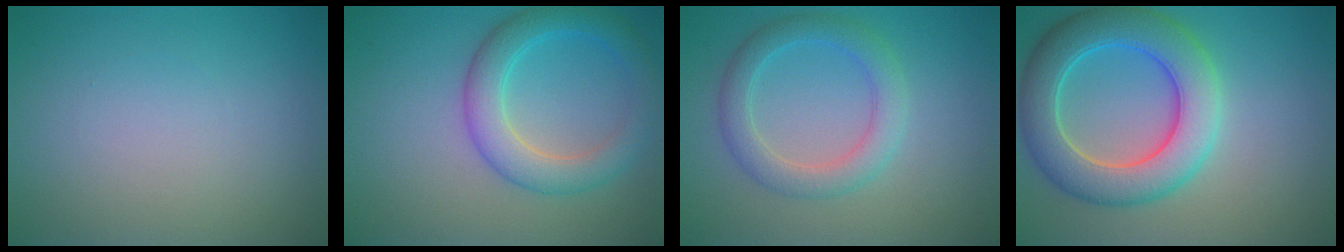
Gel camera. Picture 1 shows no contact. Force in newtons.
{"total": 4.7, "press": 4.7, "slide": 0.0}
{"total": 3.5, "press": 3.5, "slide": 0.2}
{"total": 7.6, "press": 7.6, "slide": 0.3}